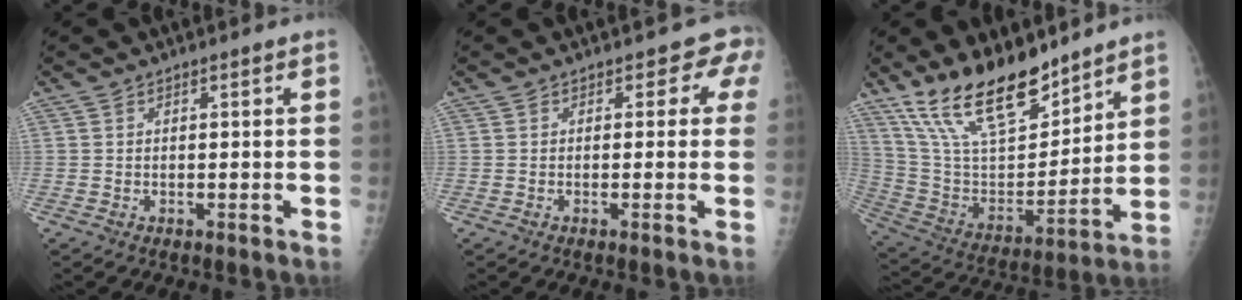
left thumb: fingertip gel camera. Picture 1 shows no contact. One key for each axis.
{"total": 2.9, "fx": 1.3, "fy": 2.2, "fz": 1.3, "tx": 0.020, "ty": 0.000, "tz": -0.003}
{"total": 20.7, "fx": 15.5, "fy": 7.8, "fz": 11.4, "tx": -0.160, "ty": -0.081, "tz": 0.290}